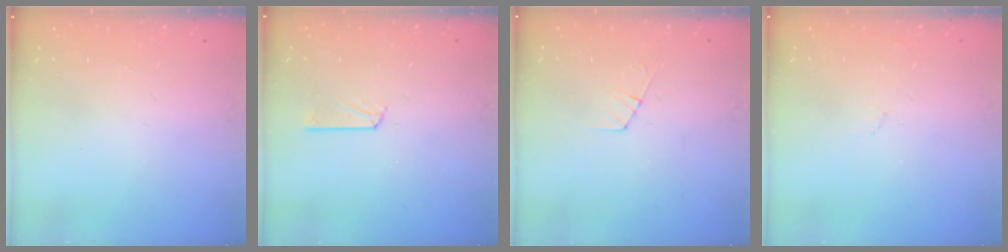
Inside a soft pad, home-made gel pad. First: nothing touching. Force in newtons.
{"total": 3.3, "press": 3.3, "slide": 0.3}
{"total": 4.7, "press": 4.7, "slide": 0.5}
{"total": 2.7, "press": 2.6, "slide": 0.4}